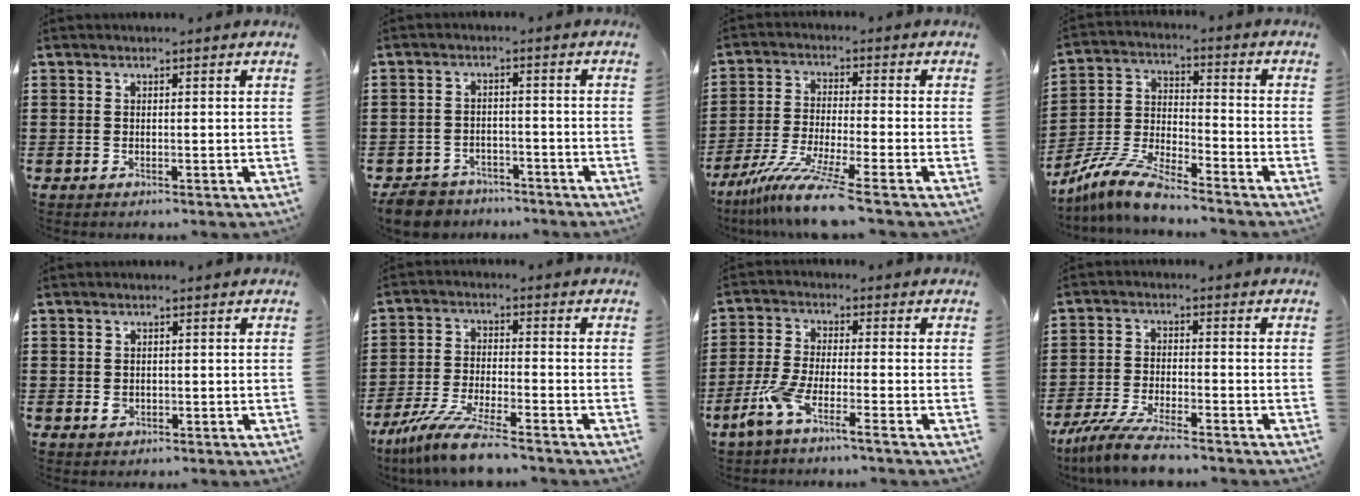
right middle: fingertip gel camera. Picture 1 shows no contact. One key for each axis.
{"total": 4.8, "fx": -4.6, "fy": 1.2, "fz": 0.4, "tx": -0.020, "ty": 0.007, "tz": -0.095}
{"total": 8.6, "fx": -7.0, "fy": -0.3, "fz": 5.0, "tx": -0.110, "ty": -0.016, "tz": -0.138}
{"total": 8.8, "fx": -7.9, "fy": 0.8, "fz": 3.8, "tx": -0.092, "ty": 0.003, "tz": -0.158}
{"total": 1.2, "fx": 0.0, "fy": 1.0, "fz": 0.7, "tx": -0.016, "ty": 0.006, "tz": -0.002}
{"total": 8.6, "fx": -7.5, "fy": 0.1, "fz": 4.3, "tx": -0.092, "ty": -0.008, "tz": -0.144}
{"total": 6.0, "fx": -4.2, "fy": 0.2, "fz": 4.3, "tx": -0.112, "ty": -0.018, "tz": -0.087}
{"total": 6.5, "fx": -5.7, "fy": 0.4, "fz": 3.1, "tx": -0.075, "ty": -0.011, "tz": -0.110}